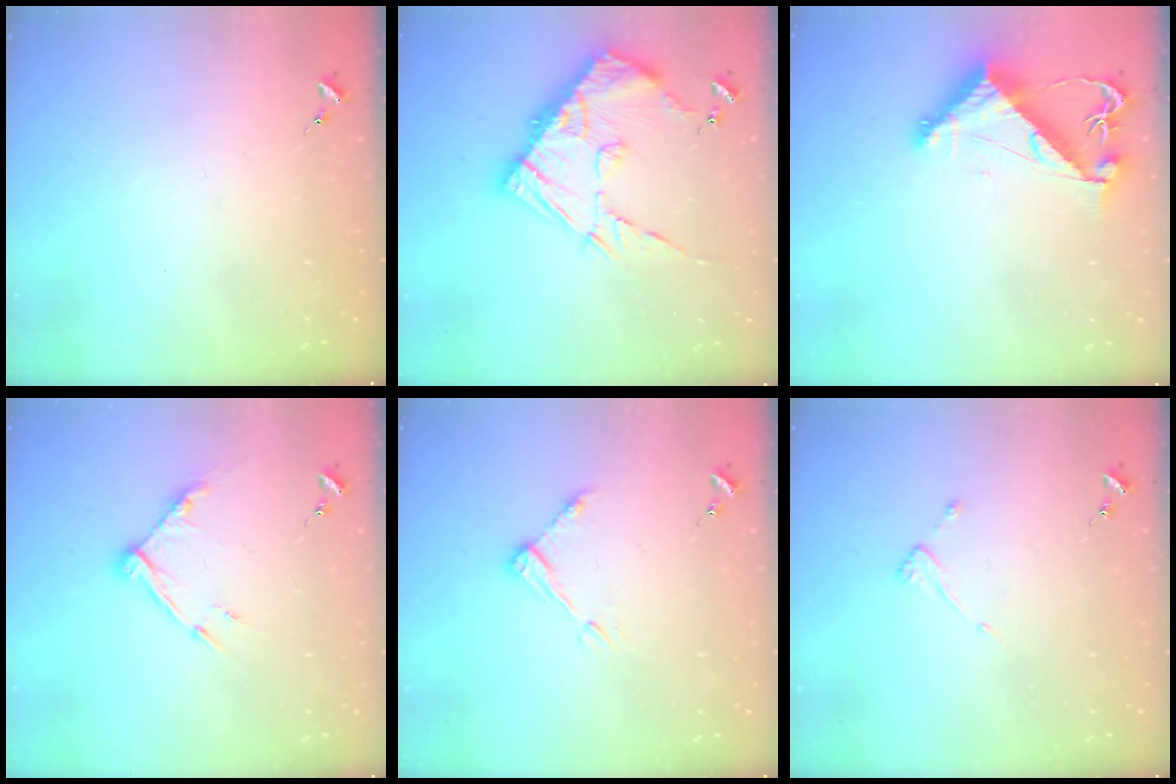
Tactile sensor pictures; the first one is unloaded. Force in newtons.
{"total": 18.0, "press": 17.9, "slide": 1.9}
{"total": 8.0, "press": 8.0, "slide": 0.7}
{"total": 10.4, "press": 10.4, "slide": 0.8}
{"total": 6.5, "press": 6.4, "slide": 0.5}
{"total": 3.6, "press": 3.6, "slide": 0.3}